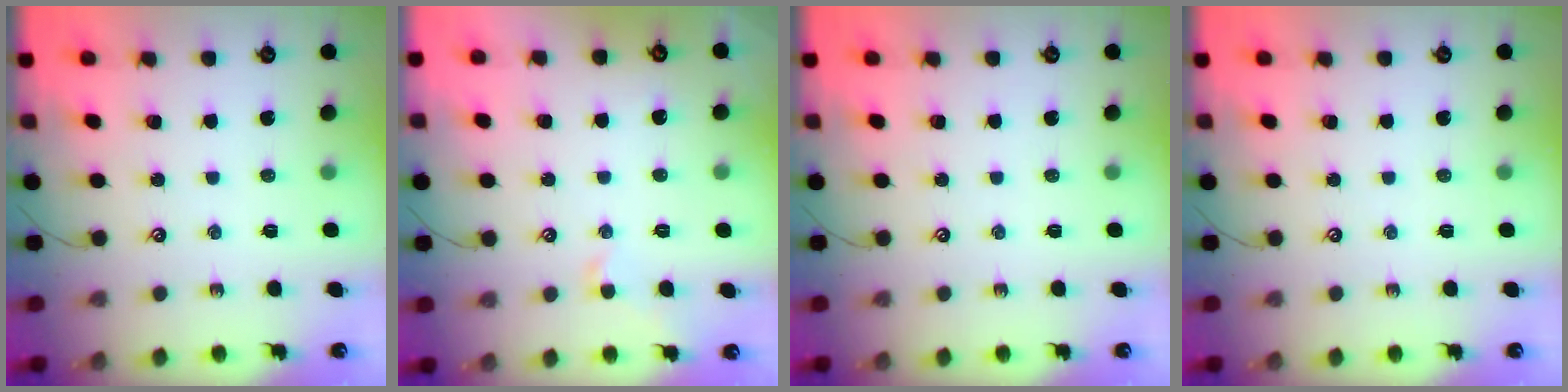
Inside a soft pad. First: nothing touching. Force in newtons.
{"total": 0.5, "press": 0.1, "slide": 0.5}
{"total": 0.0}
{"total": 0.0}